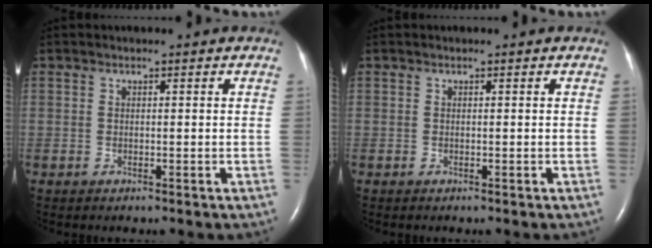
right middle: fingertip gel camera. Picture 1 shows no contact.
{"total": 0.0}